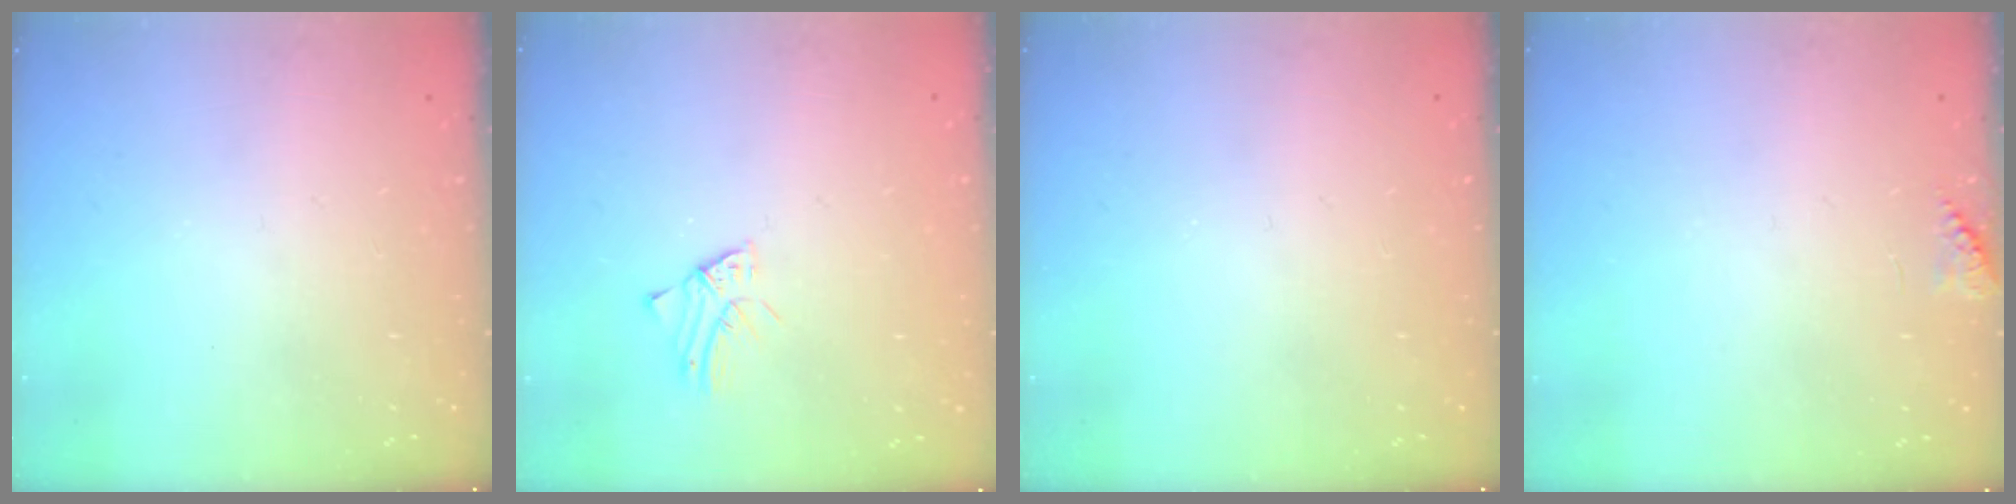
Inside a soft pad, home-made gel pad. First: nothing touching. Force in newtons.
{"total": 1.2, "press": 1.2, "slide": 0.1}
{"total": 0.0}
{"total": 6.0, "press": 6.0, "slide": 0.6}